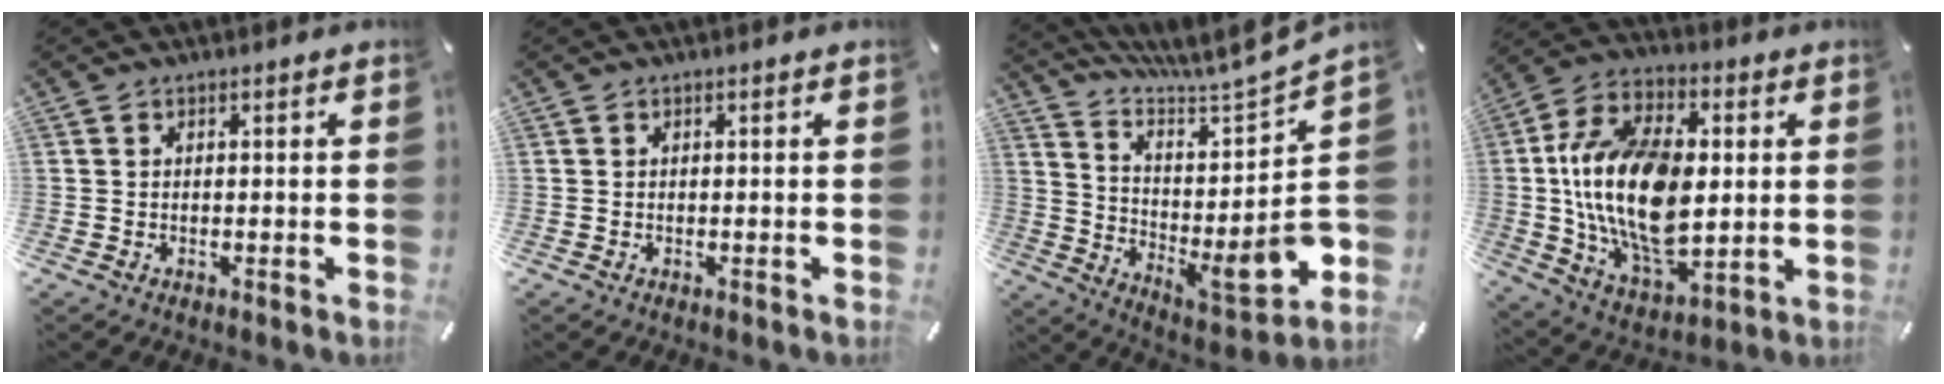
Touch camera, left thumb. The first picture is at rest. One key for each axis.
{"total": 0.0}
{"total": 10.4, "fx": 1.3, "fy": 2.1, "fz": 10.1, "tx": -0.128, "ty": -0.063, "tz": 0.014}
{"total": 22.3, "fx": 1.2, "fy": 13.8, "fz": 17.5, "tx": -0.368, "ty": -0.007, "tz": 0.023}